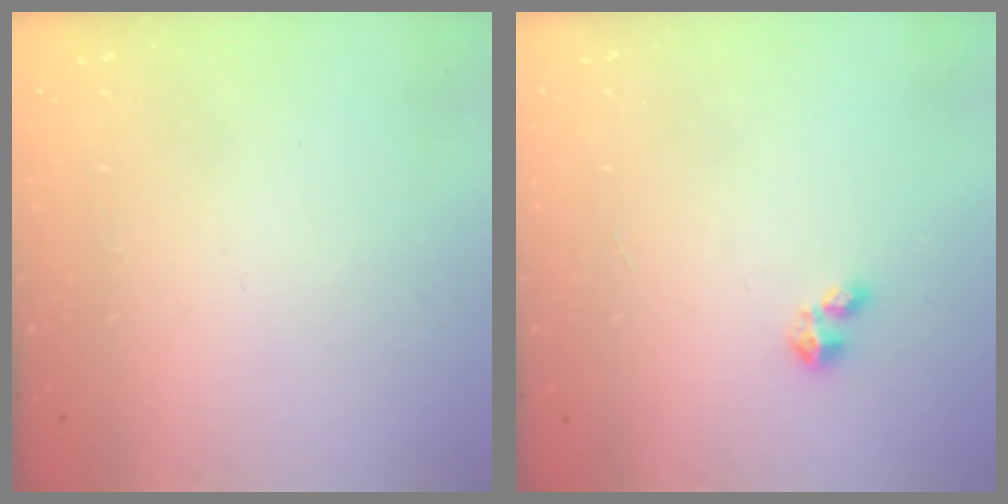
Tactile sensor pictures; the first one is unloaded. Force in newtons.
{"total": 2.7, "press": 2.7, "slide": 0.4}